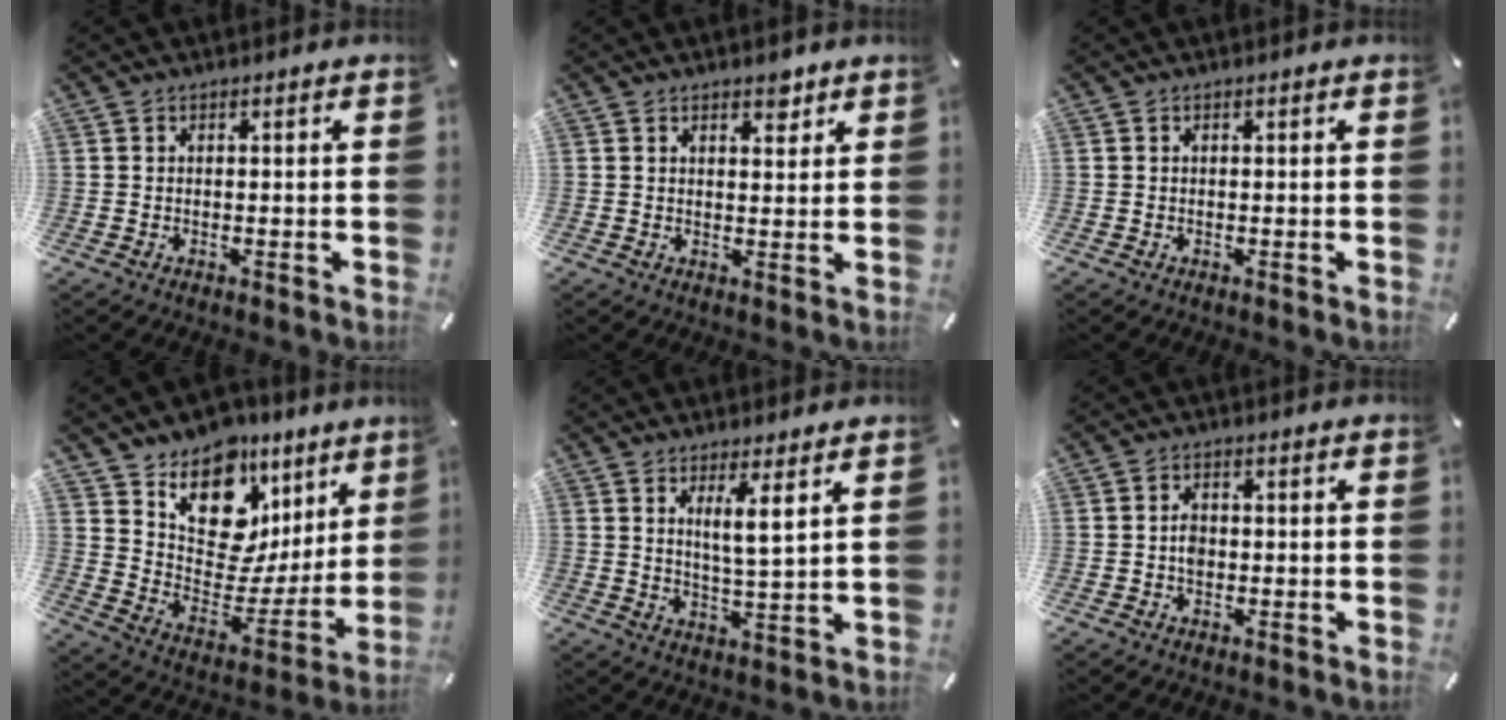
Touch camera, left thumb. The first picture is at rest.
{"total": 3.4, "force": [2.6, 1.7, 1.4], "torque": [0.001, -0.017, 0.039]}
{"total": 0.0}
{"total": 15.5, "force": [10.2, 9.9, 6.1], "torque": [-0.085, -0.098, 0.178]}
{"total": 6.0, "force": [3.4, 0.4, 4.9], "torque": [-0.089, -0.017, 0.052]}
{"total": 2.4, "force": [-0.3, 1.9, 1.6], "torque": [-0.031, 0.005, -0.006]}